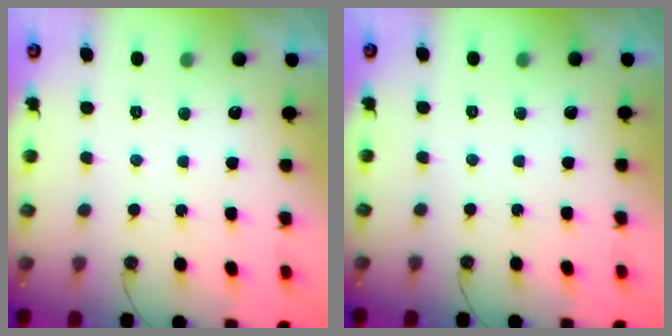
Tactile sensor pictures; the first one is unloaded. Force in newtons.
{"total": 0.0}